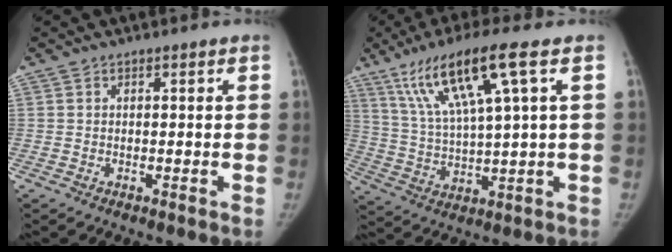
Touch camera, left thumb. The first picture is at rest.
{"total": 14.5, "force": [7.1, 1.2, 12.5], "torque": [-0.247, -0.014, 0.139]}